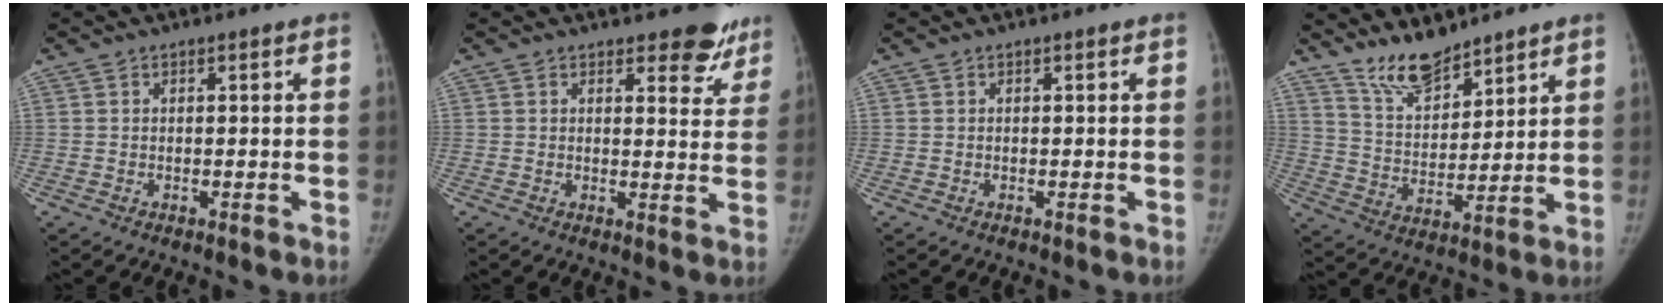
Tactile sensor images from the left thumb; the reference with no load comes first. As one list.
[{"total": 6.6, "force": [5.1, 3.1, 2.8], "torque": [0.006, -0.033, 0.055]}, {"total": 0.0}, {"total": 9.6, "force": [8.2, 3.4, 3.6], "torque": [-0.041, -0.060, 0.162]}]